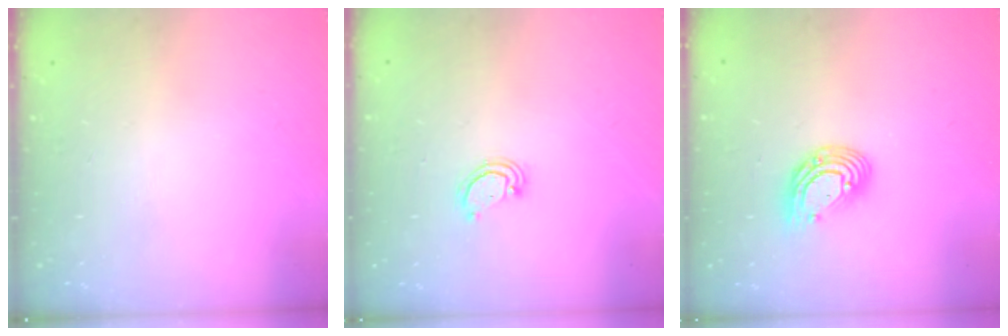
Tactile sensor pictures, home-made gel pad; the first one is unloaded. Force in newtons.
{"total": 2.3, "press": 2.3, "slide": 0.3}
{"total": 9.9, "press": 9.9, "slide": 1.1}